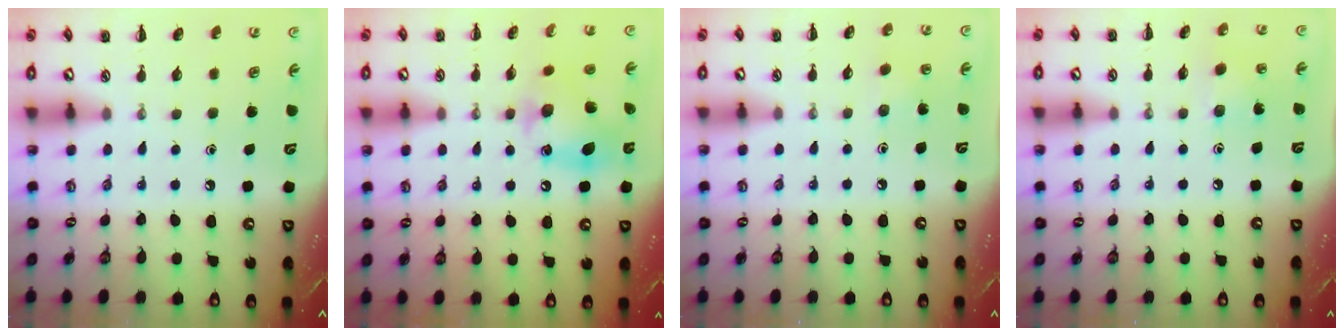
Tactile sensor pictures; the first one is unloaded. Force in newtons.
{"total": 12.7, "press": 12.6, "slide": 1.8}
{"total": 2.5, "press": 2.4, "slide": 0.8}
{"total": 3.1, "press": 3.1, "slide": 0.5}